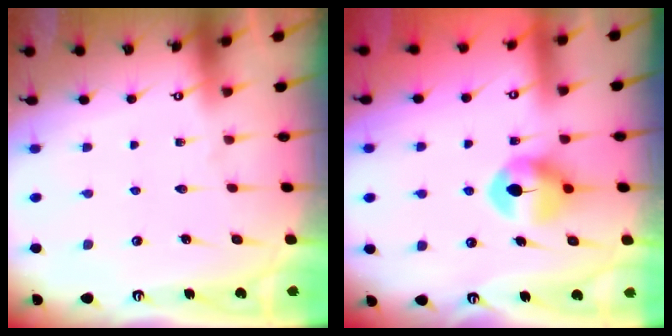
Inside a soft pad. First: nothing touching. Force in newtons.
{"total": 8.1, "press": 8.0, "slide": 0.6}